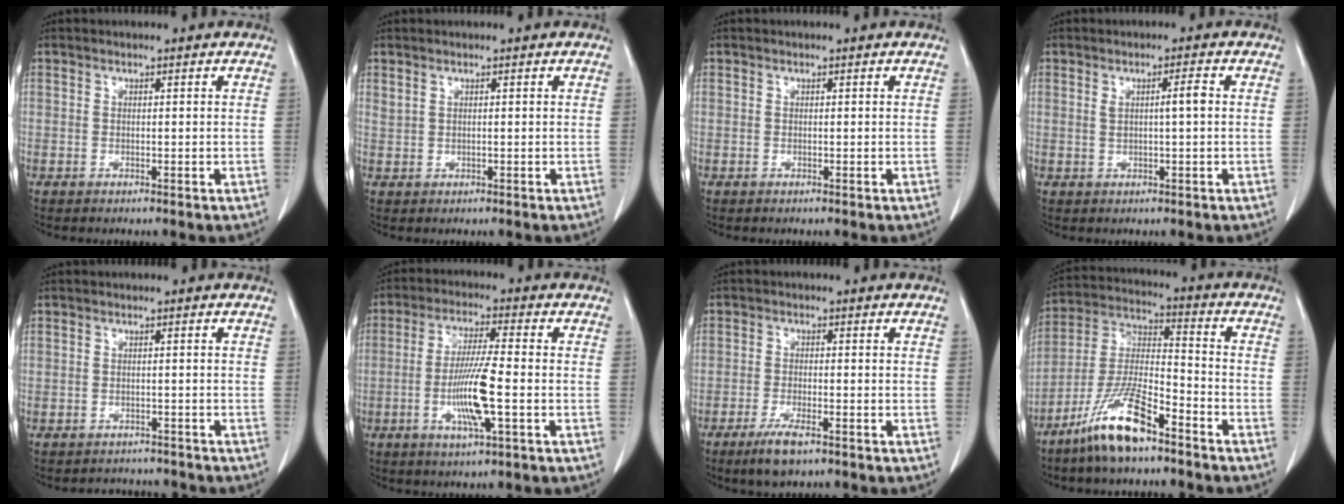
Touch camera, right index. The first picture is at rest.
{"total": 0.8, "force": [0.6, 0.3, 0.5], "torque": [-0.017, 0.006, 0.017]}
{"total": 0.0}
{"total": 2.7, "force": [0.4, 0.1, 2.7], "torque": [-0.045, 0.001, 0.008]}
{"total": 3.8, "force": [-3.4, 1.5, -0.7], "torque": [0.010, 0.012, -0.048]}
{"total": 9.3, "force": [-2.3, 0.4, 9.0], "torque": [-0.173, -0.010, -0.046]}
{"total": 5.1, "force": [-3.4, 1.0, 3.7], "torque": [-0.076, -0.010, -0.057]}
{"total": 12.5, "force": [-8.6, 2.3, 8.8], "torque": [-0.187, -0.012, -0.167]}